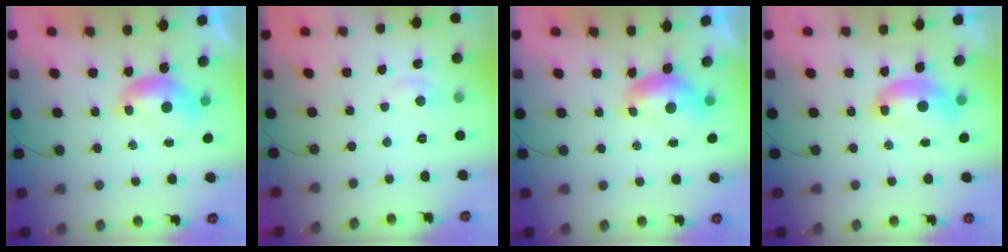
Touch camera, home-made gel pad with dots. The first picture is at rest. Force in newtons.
{"total": 0.7, "press": 0.3, "slide": 0.7}
{"total": 0.7, "press": 0.3, "slide": 0.6}
{"total": 2.6, "press": 2.6, "slide": 0.5}